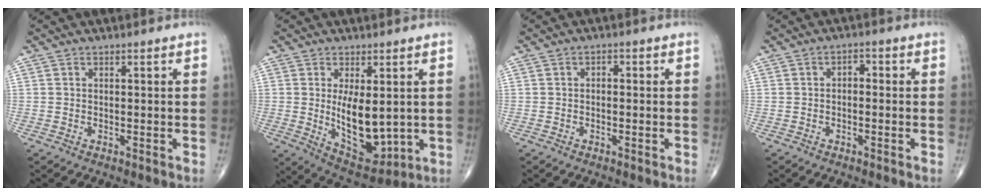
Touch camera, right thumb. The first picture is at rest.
{"total": 11.9, "force": [0.3, 5.9, 10.4], "torque": [-0.134, -0.026, 0.028]}
{"total": 1.1, "force": [-0.1, 0.7, 0.8], "torque": [-0.006, 0.003, -0.006]}
{"total": 2.1, "force": [-0.2, 1.4, 1.6], "torque": [-0.013, 0.011, -0.011]}